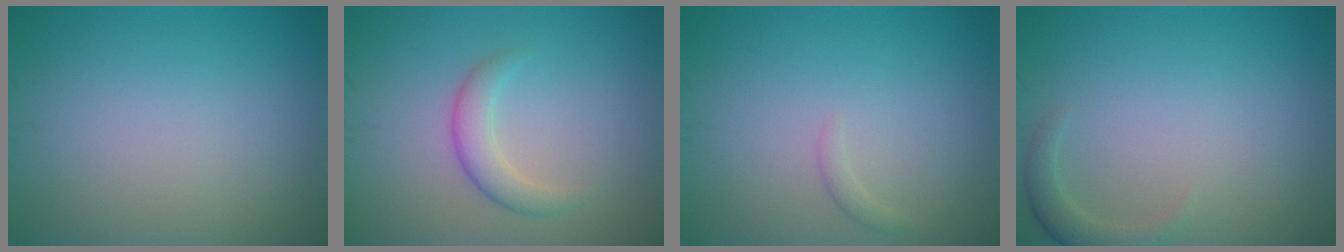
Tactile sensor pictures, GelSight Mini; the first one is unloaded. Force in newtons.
{"total": 2.5, "press": 2.5, "slide": 0.0}
{"total": 0.7, "press": 0.7, "slide": 0.1}
{"total": 1.8, "press": 1.8, "slide": 0.3}